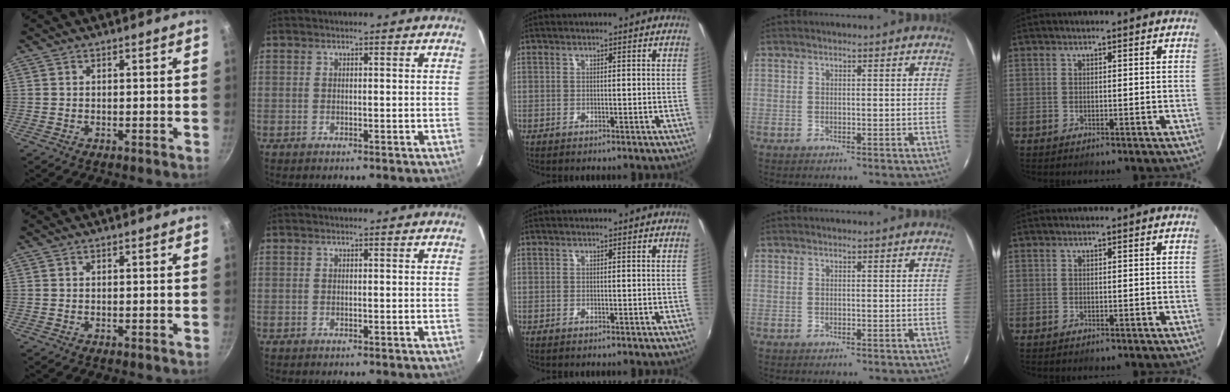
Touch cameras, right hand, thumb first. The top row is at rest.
{}